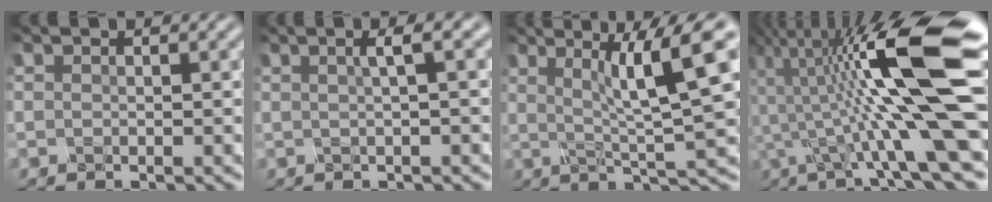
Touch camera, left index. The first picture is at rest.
{"total": 1.8, "force": [0.3, 0.0, 1.7], "torque": [-0.023, 0.008, 0.017]}
{"total": 7.7, "force": [2.1, 0.5, 7.3], "torque": [-0.110, 0.010, 0.054]}
{"total": 12.6, "force": [-0.6, 1.9, 12.5], "torque": [-0.219, 0.015, 0.001]}